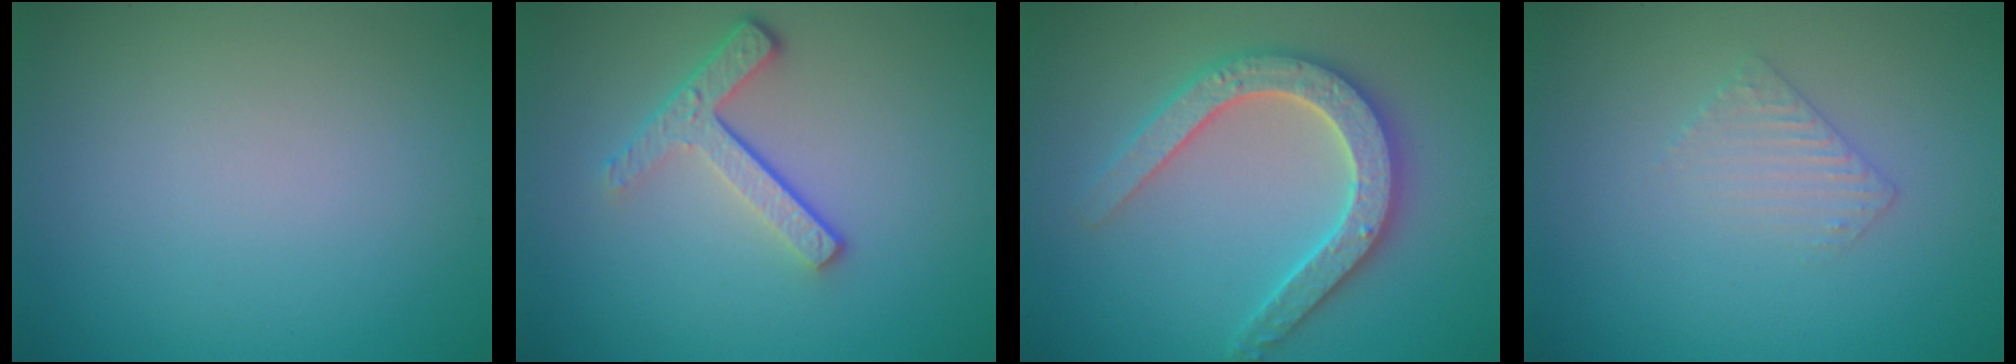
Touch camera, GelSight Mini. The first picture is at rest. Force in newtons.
{"total": 3.6, "press": 2.6, "slide": 2.5}
{"total": 5.3, "press": 5.2, "slide": 0.9}
{"total": 1.6, "press": 1.6, "slide": 0.4}